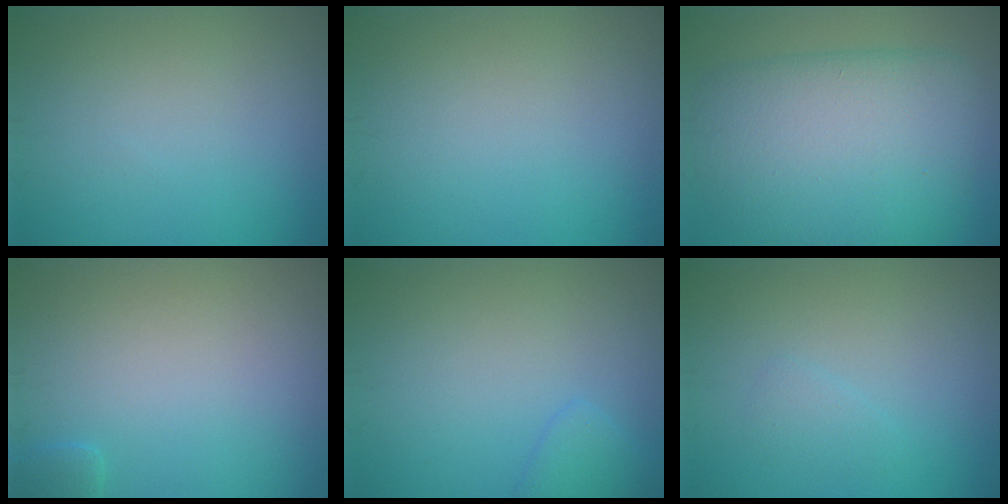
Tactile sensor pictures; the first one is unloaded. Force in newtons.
{"total": 0.0}
{"total": 10.1, "press": 10.0, "slide": 0.7}
{"total": 1.1, "press": 1.0, "slide": 0.1}
{"total": 1.5, "press": 1.5, "slide": 0.1}
{"total": 1.1, "press": 1.1, "slide": 0.1}